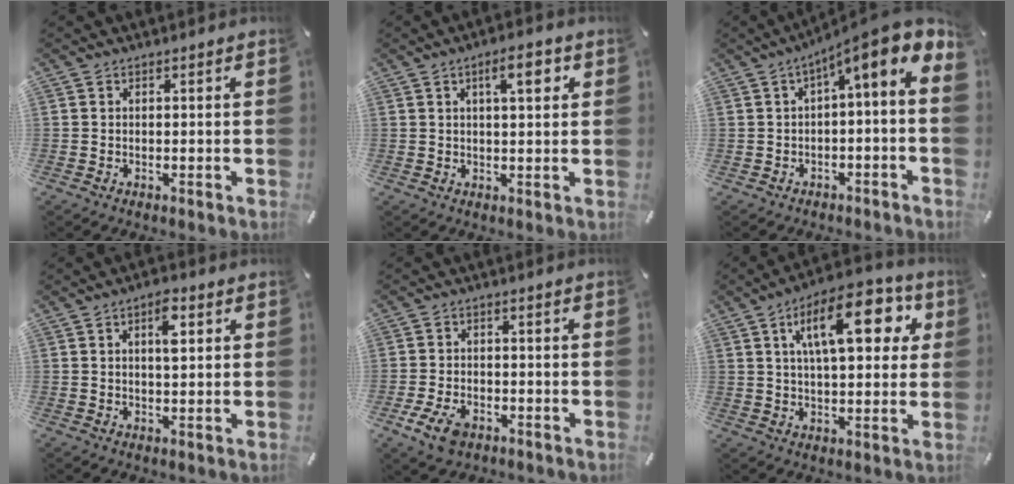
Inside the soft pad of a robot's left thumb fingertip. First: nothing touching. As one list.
[{"total": 5.9, "force": [2.3, 1.9, 5.0], "torque": [-0.072, -0.005, 0.031]}, {"total": 9.1, "force": [3.3, 2.2, 8.1], "torque": [-0.124, -0.035, 0.052]}, {"total": 5.2, "force": [1.6, 2.4, 4.3], "torque": [-0.059, -0.004, 0.019]}, {"total": 6.1, "force": [-3.2, 3.8, 3.5], "torque": [-0.086, 0.010, -0.063]}, {"total": 18.1, "force": [6.8, 8.1, 14.6], "torque": [-0.219, -0.004, 0.106]}]